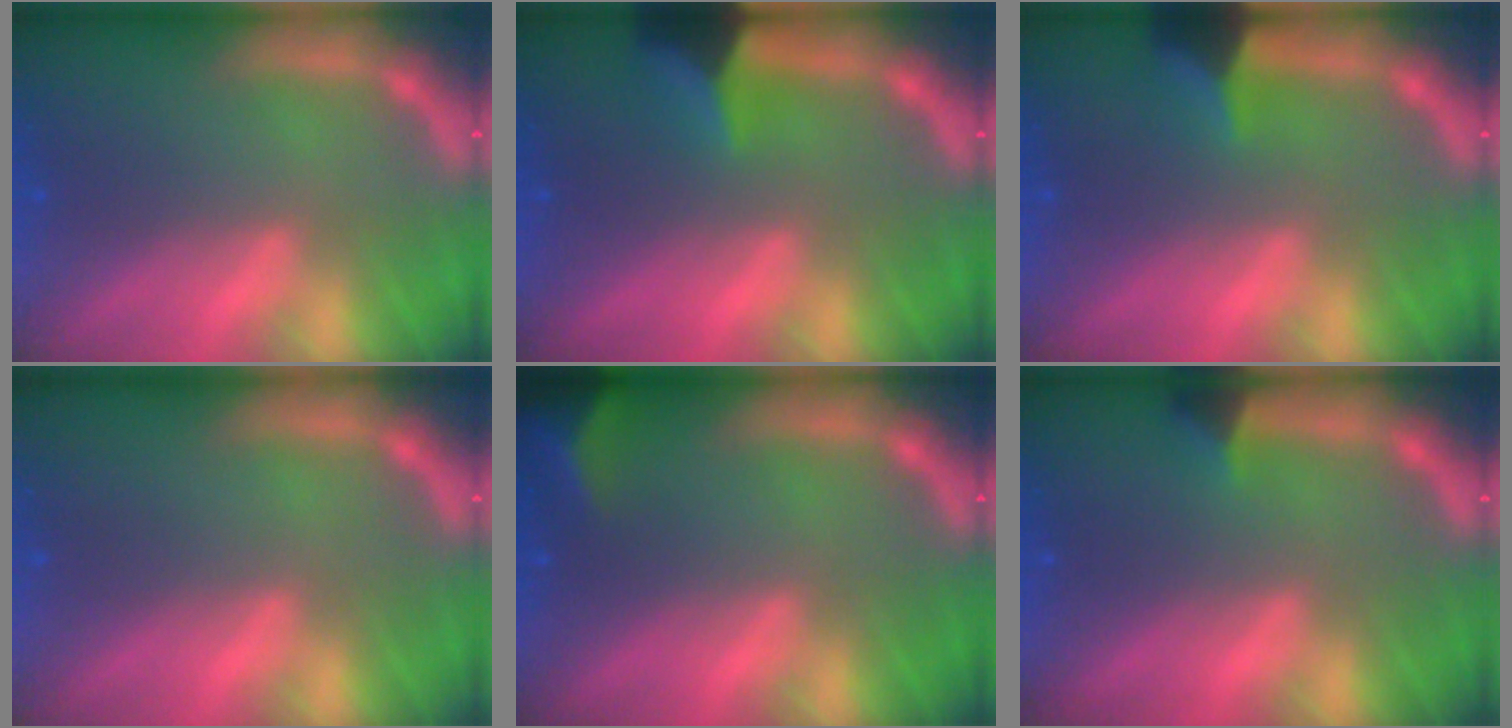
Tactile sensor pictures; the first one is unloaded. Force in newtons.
{"total": 4.0}
{"total": 2.9}
{"total": 0.0}
{"total": 4.0}
{"total": 1.4}